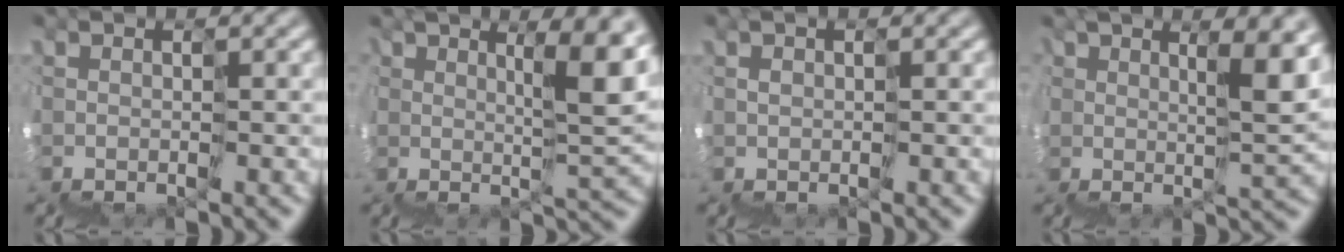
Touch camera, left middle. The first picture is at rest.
{"total": 8.5, "force": [5.1, 1.7, 6.6], "torque": [-0.106, 0.017, 0.093]}
{"total": 1.1, "force": [0.4, 0.7, 0.7], "torque": [-0.006, 0.010, 0.010]}
{"total": 7.5, "force": [5.1, 1.8, 5.1], "torque": [-0.094, 0.010, 0.100]}